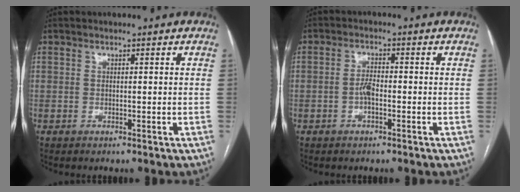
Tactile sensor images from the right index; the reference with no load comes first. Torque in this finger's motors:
{"motor_torque": [0.55, -0.10, 0.28, 0.07]}